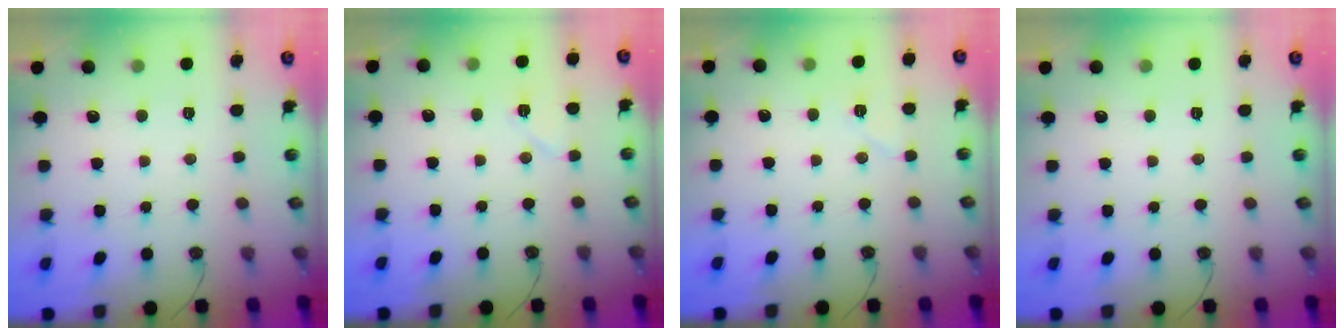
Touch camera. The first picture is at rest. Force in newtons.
{"total": 6.3, "press": 6.3, "slide": 0.7}
{"total": 5.3, "press": 5.1, "slide": 1.5}
{"total": 0.0}